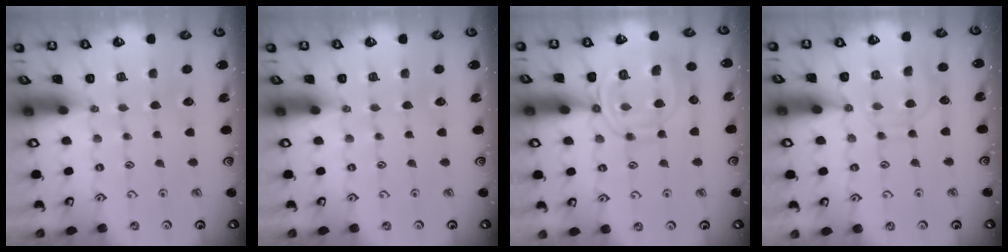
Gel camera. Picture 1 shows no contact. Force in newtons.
{"total": 0.0}
{"total": 12.7, "press": 12.6, "slide": 1.1}
{"total": 8.4, "press": 8.3, "slide": 0.8}